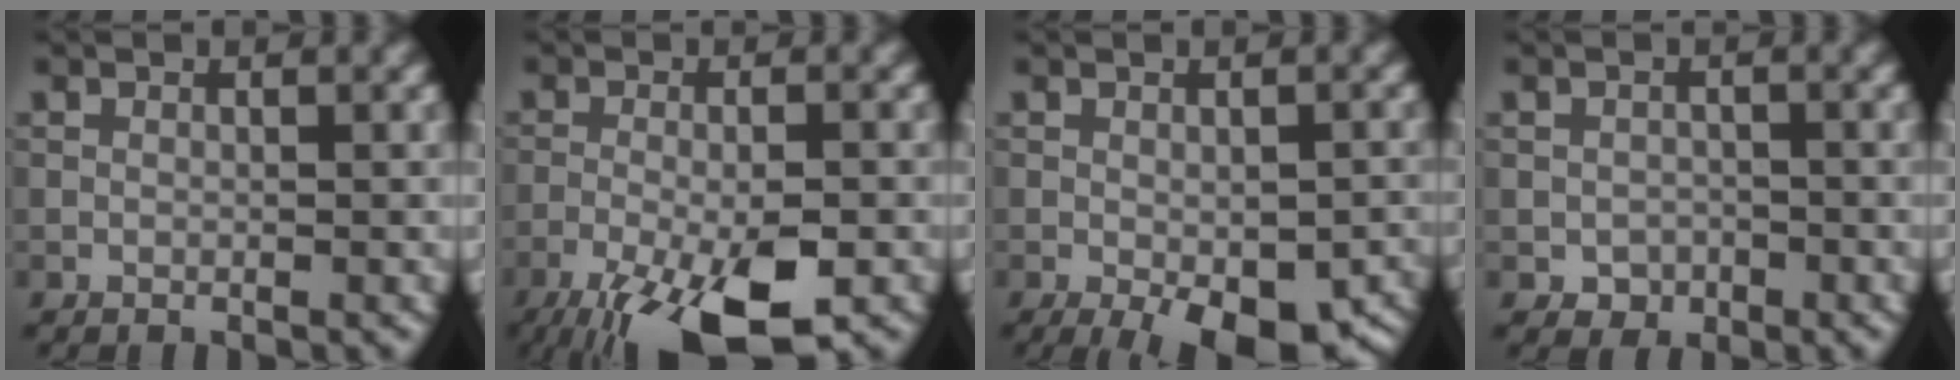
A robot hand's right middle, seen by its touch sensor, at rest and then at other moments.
{"total": 10.8, "force": [-6.2, 3.2, 8.3], "torque": [-0.159, -0.025, -0.103]}
{"total": 8.8, "force": [-4.3, 3.7, 6.7], "torque": [-0.098, -0.030, -0.040]}
{"total": 1.6, "force": [-0.6, 1.3, 0.6], "torque": [-0.007, -0.004, -0.012]}